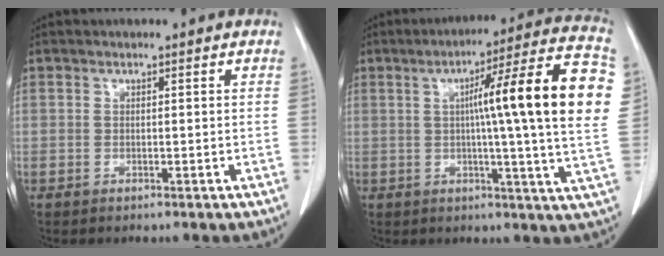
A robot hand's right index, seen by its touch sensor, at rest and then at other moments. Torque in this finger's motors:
{"motor_torque": [2.13, 0.00, 0.86, 0.18]}